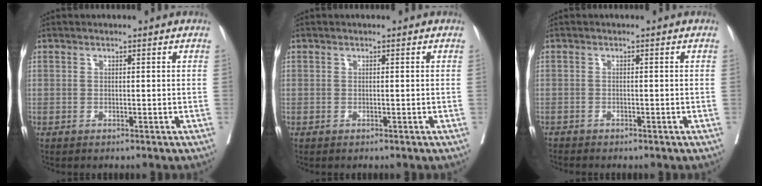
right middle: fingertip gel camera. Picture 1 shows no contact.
{"total": 0.0}
{"total": 1.1, "force": [-1.1, 0.2, 0.0], "torque": [-0.007, -0.004, -0.023]}